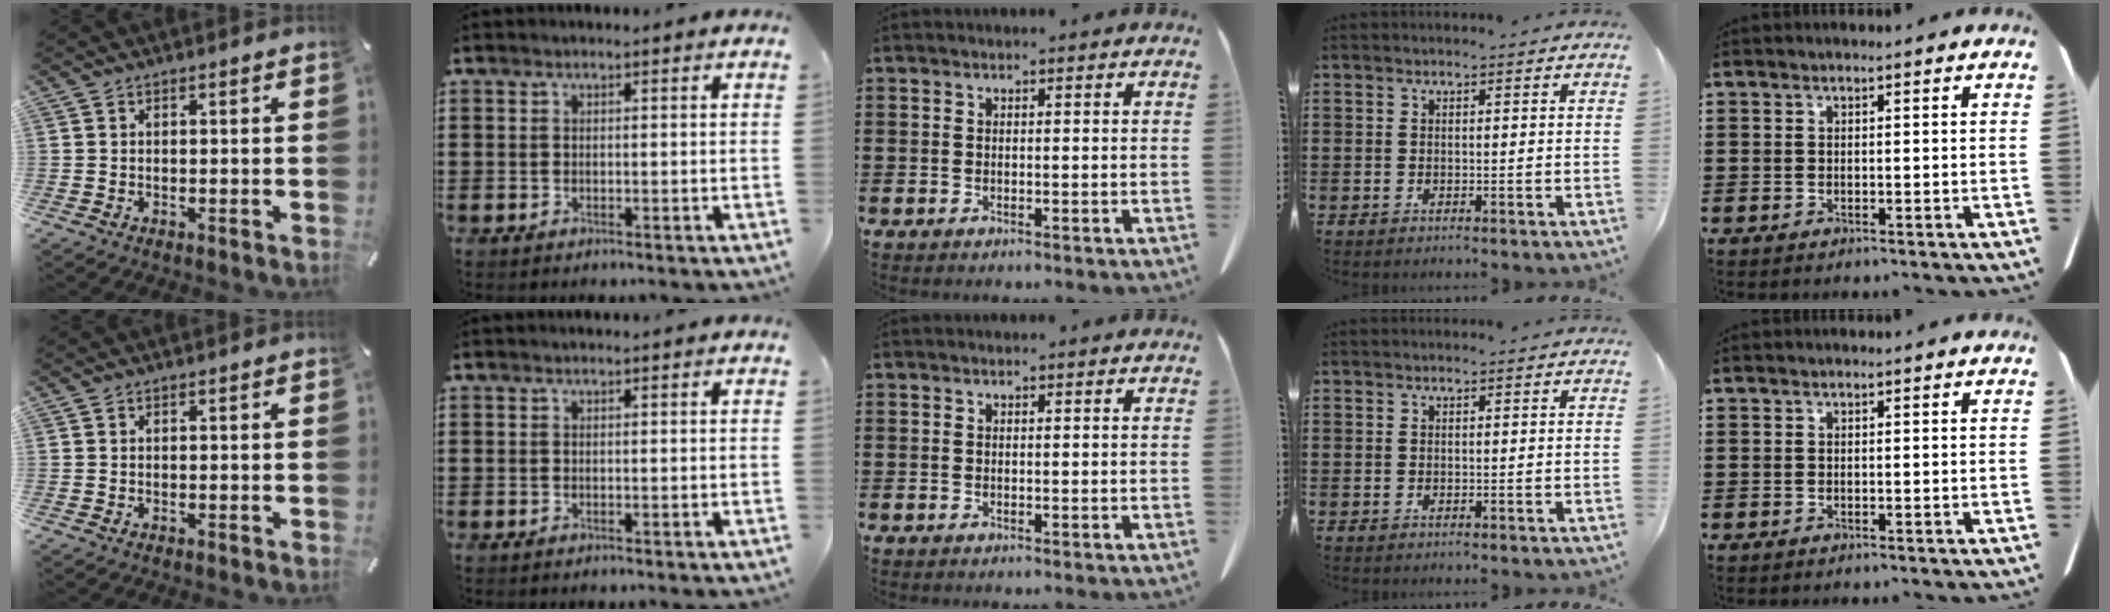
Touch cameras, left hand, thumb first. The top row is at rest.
{}